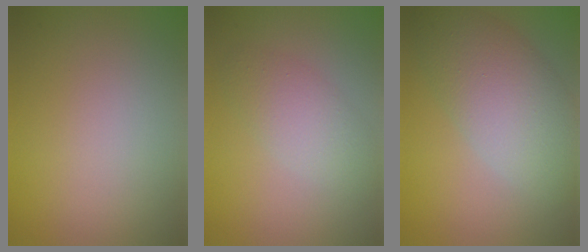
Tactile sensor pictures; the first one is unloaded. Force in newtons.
{"total": 3.1, "press": 3.1, "slide": 0.3}
{"total": 7.5, "press": 7.5, "slide": 0.6}